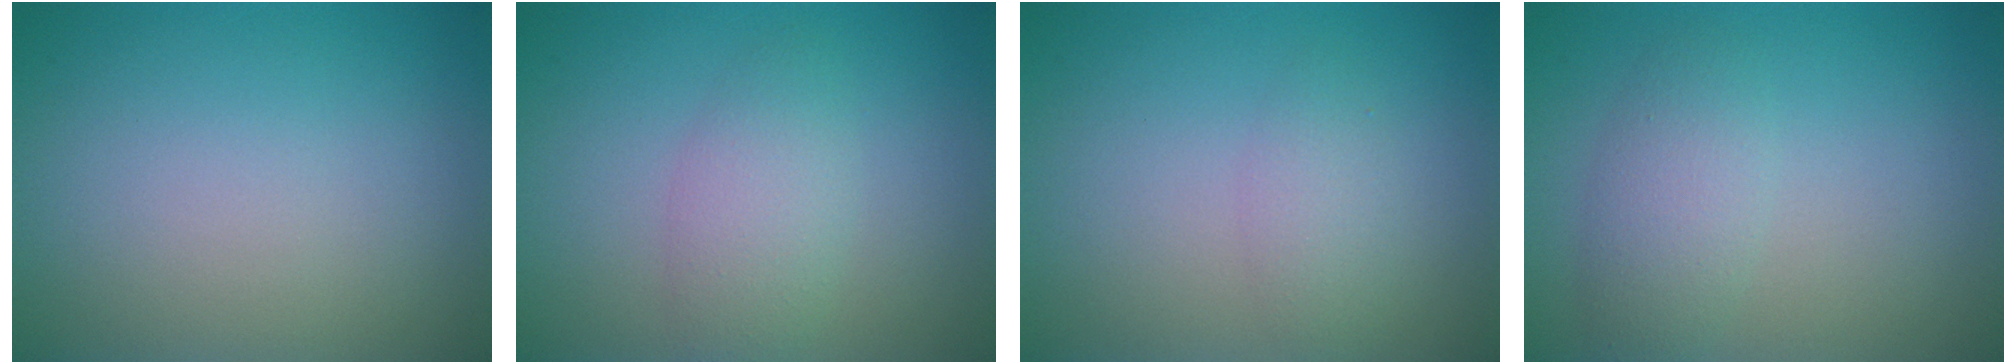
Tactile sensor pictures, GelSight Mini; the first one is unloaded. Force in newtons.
{"total": 2.8, "press": 2.8, "slide": 0.1}
{"total": 1.8, "press": 1.8, "slide": 0.0}
{"total": 2.7, "press": 2.7, "slide": 0.1}